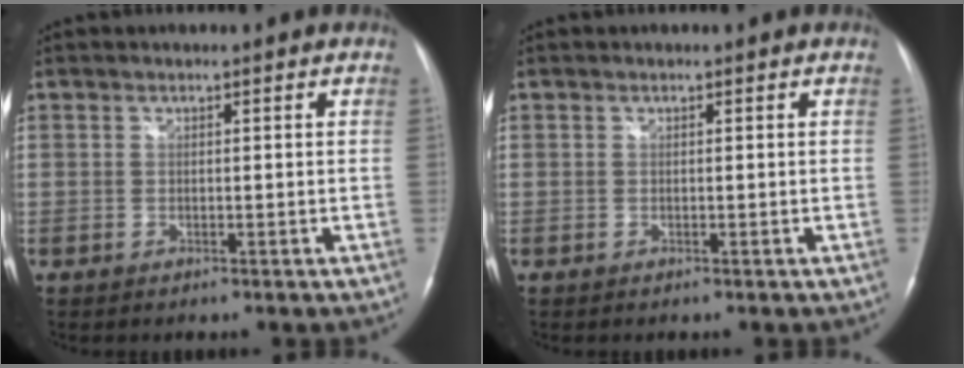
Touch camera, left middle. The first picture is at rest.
{"total": 0.0}